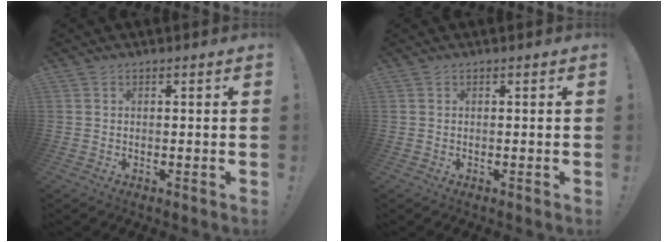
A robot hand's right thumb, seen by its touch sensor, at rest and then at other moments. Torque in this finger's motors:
{"motor_torque": [0.00, 0.00, 0.00, 0.00, 0.00]}